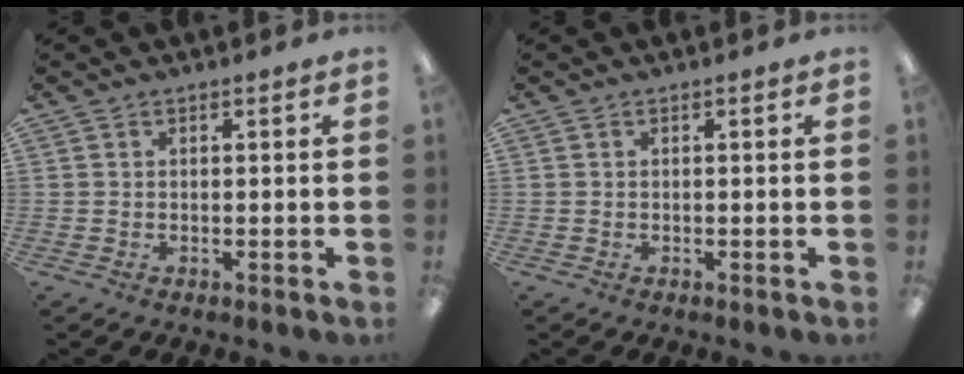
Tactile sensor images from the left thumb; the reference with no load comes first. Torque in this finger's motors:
{"motor_torque": [0.00, 0.00, 0.02, -0.01, 0.00]}